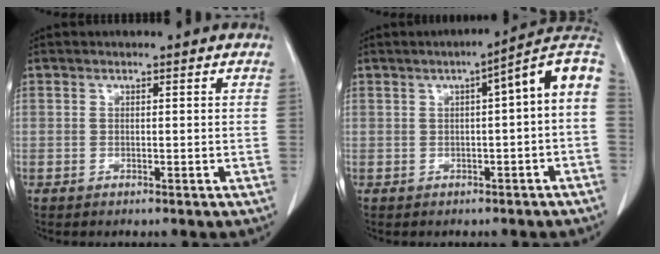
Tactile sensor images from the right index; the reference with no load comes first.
{"total": 8.5, "force": [1.0, 0.9, 8.4], "torque": [-0.110, 0.032, 0.006]}